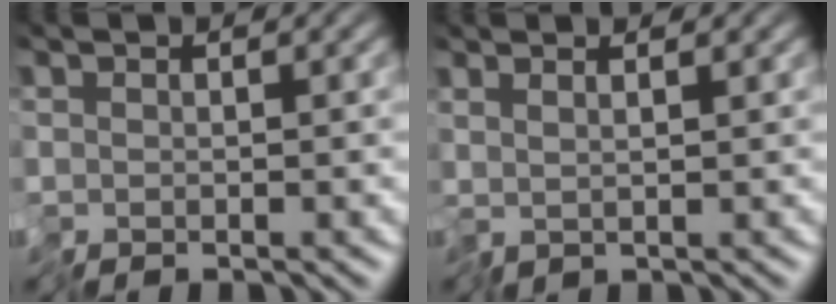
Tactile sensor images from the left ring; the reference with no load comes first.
{"total": 1.3, "force": [1.0, -0.7, 0.3], "torque": [-0.007, 0.008, 0.024]}